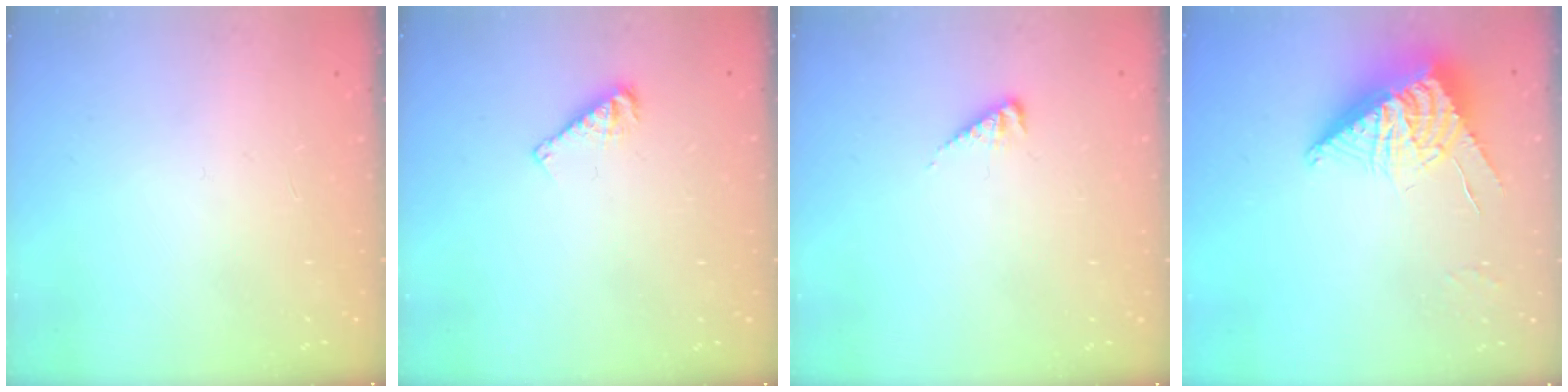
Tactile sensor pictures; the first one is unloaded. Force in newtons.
{"total": 5.4, "press": 5.4, "slide": 0.5}
{"total": 4.0, "press": 3.9, "slide": 0.7}
{"total": 10.3, "press": 10.2, "slide": 0.9}